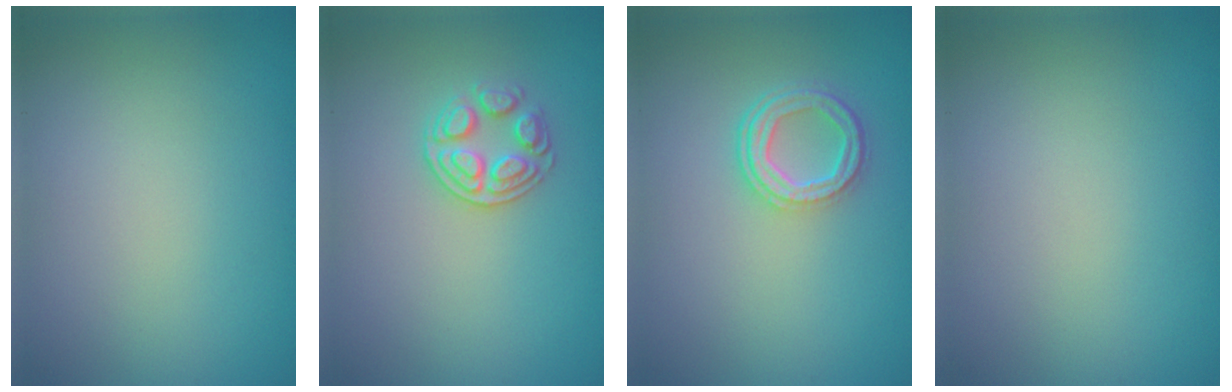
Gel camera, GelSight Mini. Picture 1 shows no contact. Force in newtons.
{"total": 2.7, "press": 2.4, "slide": 1.1}
{"total": 3.7, "press": 2.8, "slide": 2.4}
{"total": 0.0}